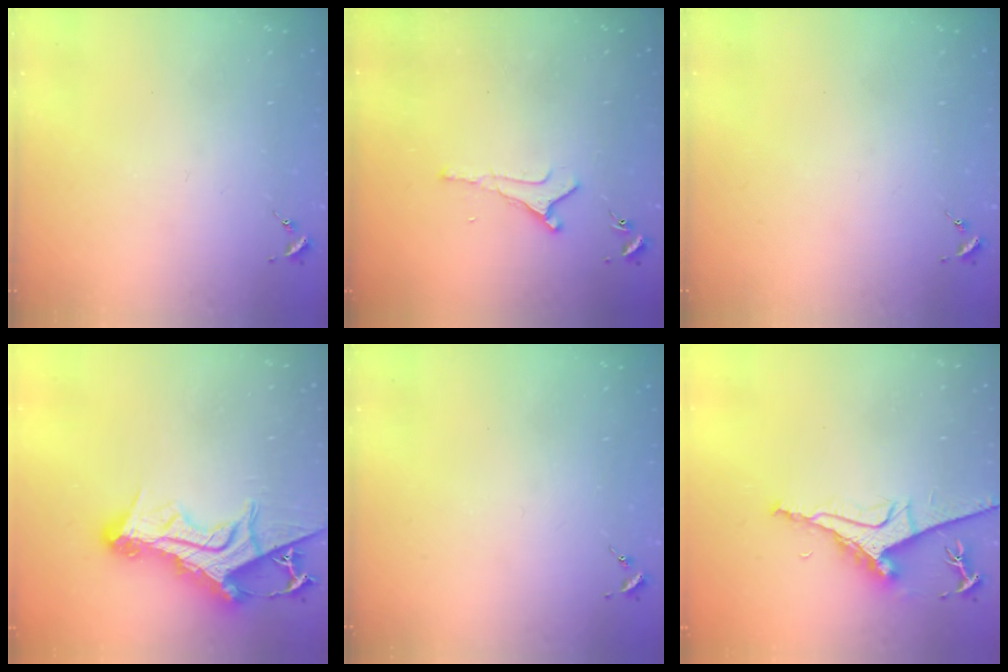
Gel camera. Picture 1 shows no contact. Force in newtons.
{"total": 4.8, "press": 4.7, "slide": 0.8}
{"total": 0.0}
{"total": 15.5, "press": 15.5, "slide": 1.3}
{"total": 0.0}
{"total": 9.7, "press": 9.7, "slide": 1.3}